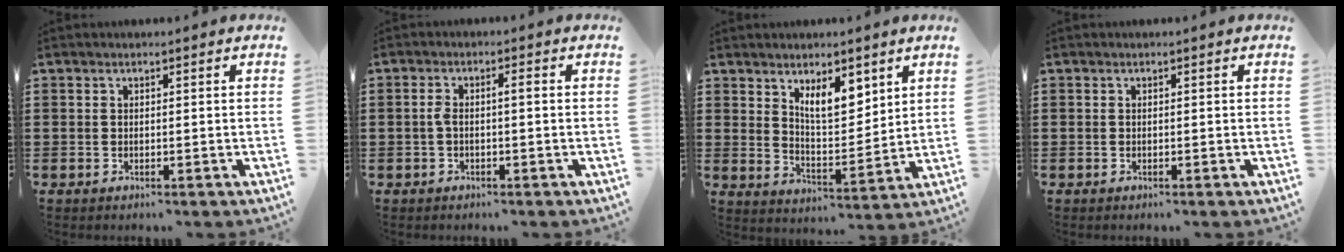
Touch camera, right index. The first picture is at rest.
{"total": 2.1, "force": [-0.3, 0.4, 2.0], "torque": [-0.046, 0.002, -0.011]}
{"total": 7.1, "force": [4.8, 2.9, 4.5], "torque": [-0.084, -0.013, 0.083]}
{"total": 0.0}